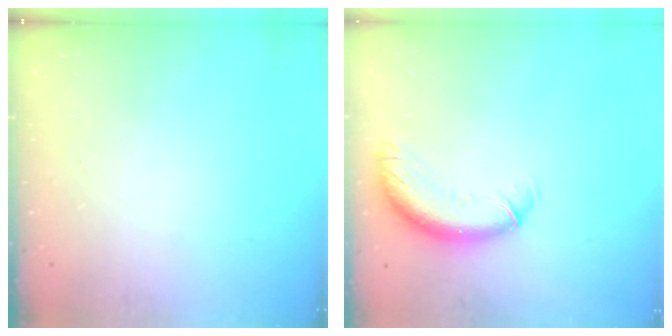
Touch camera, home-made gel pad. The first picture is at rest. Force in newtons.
{"total": 11.5, "press": 11.2, "slide": 2.6}